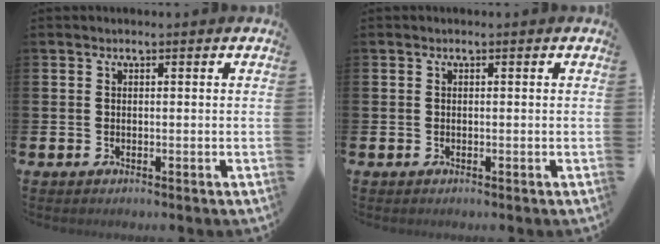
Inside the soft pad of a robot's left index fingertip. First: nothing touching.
{"total": 0.0}